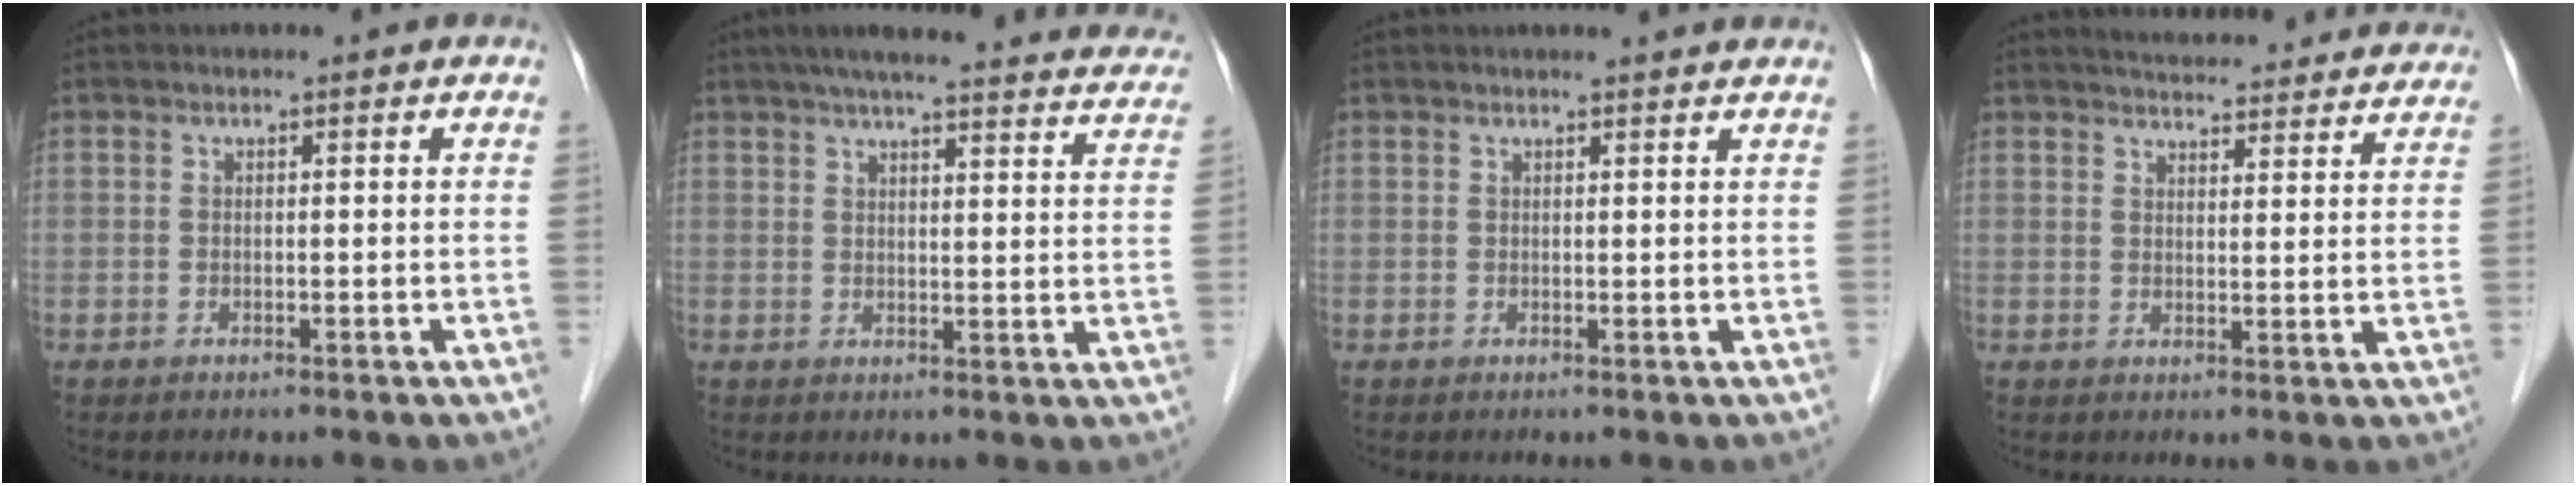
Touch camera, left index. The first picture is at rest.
{"total": 27.6, "force": [25.1, 3.4, 11.1], "torque": [-0.160, -0.021, 0.297]}
{"total": 4.0, "force": [3.9, 0.0, 1.1], "torque": [-0.014, 0.019, 0.038]}
{"total": 20.4, "force": [19.3, 3.6, 5.5], "torque": [-0.071, -0.003, 0.232]}